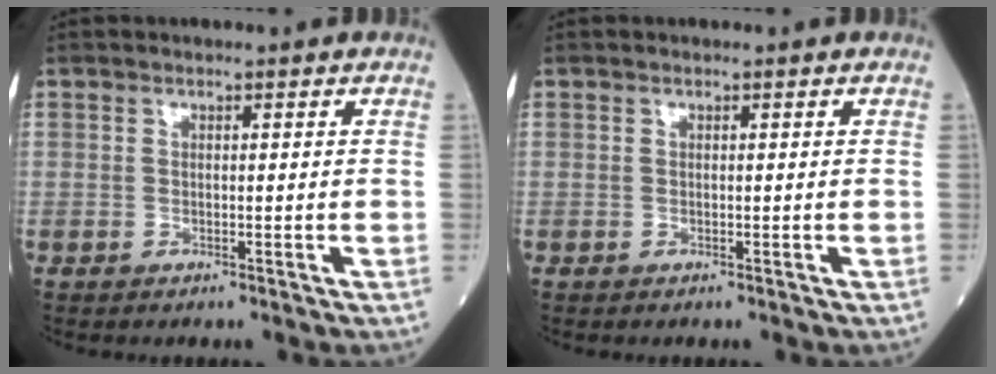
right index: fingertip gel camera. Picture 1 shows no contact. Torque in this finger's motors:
{"motor_torque": [0.00, 0.00, 0.00, 0.00]}